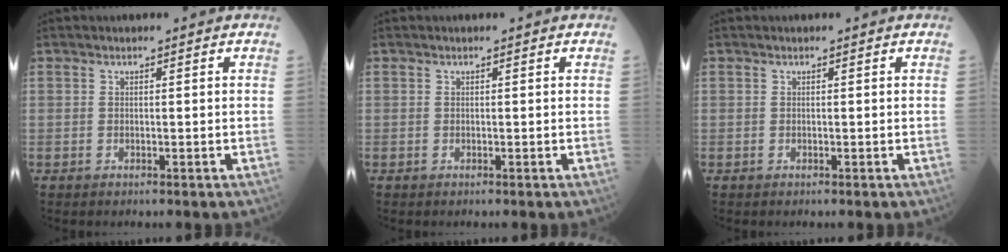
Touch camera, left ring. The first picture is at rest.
{"total": 0.0}
{"total": 0.0}